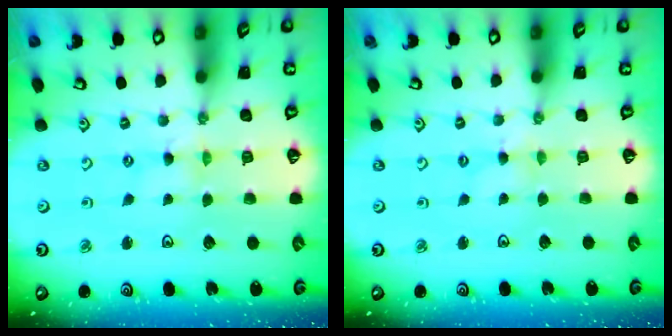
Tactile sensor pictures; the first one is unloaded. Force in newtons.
{"total": 1.7, "press": 1.6, "slide": 0.3}